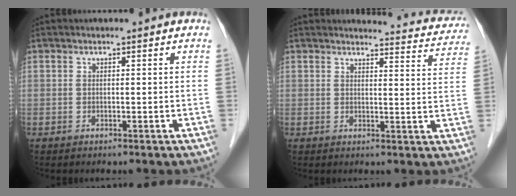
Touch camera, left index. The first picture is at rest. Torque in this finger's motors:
{"motor_torque": [0.02, -1.03, 0.04, 0.00]}